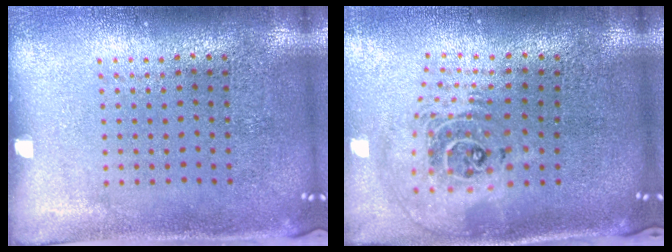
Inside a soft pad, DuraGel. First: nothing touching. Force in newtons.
{"total": 2.4, "press": 1.7, "slide": 1.7}